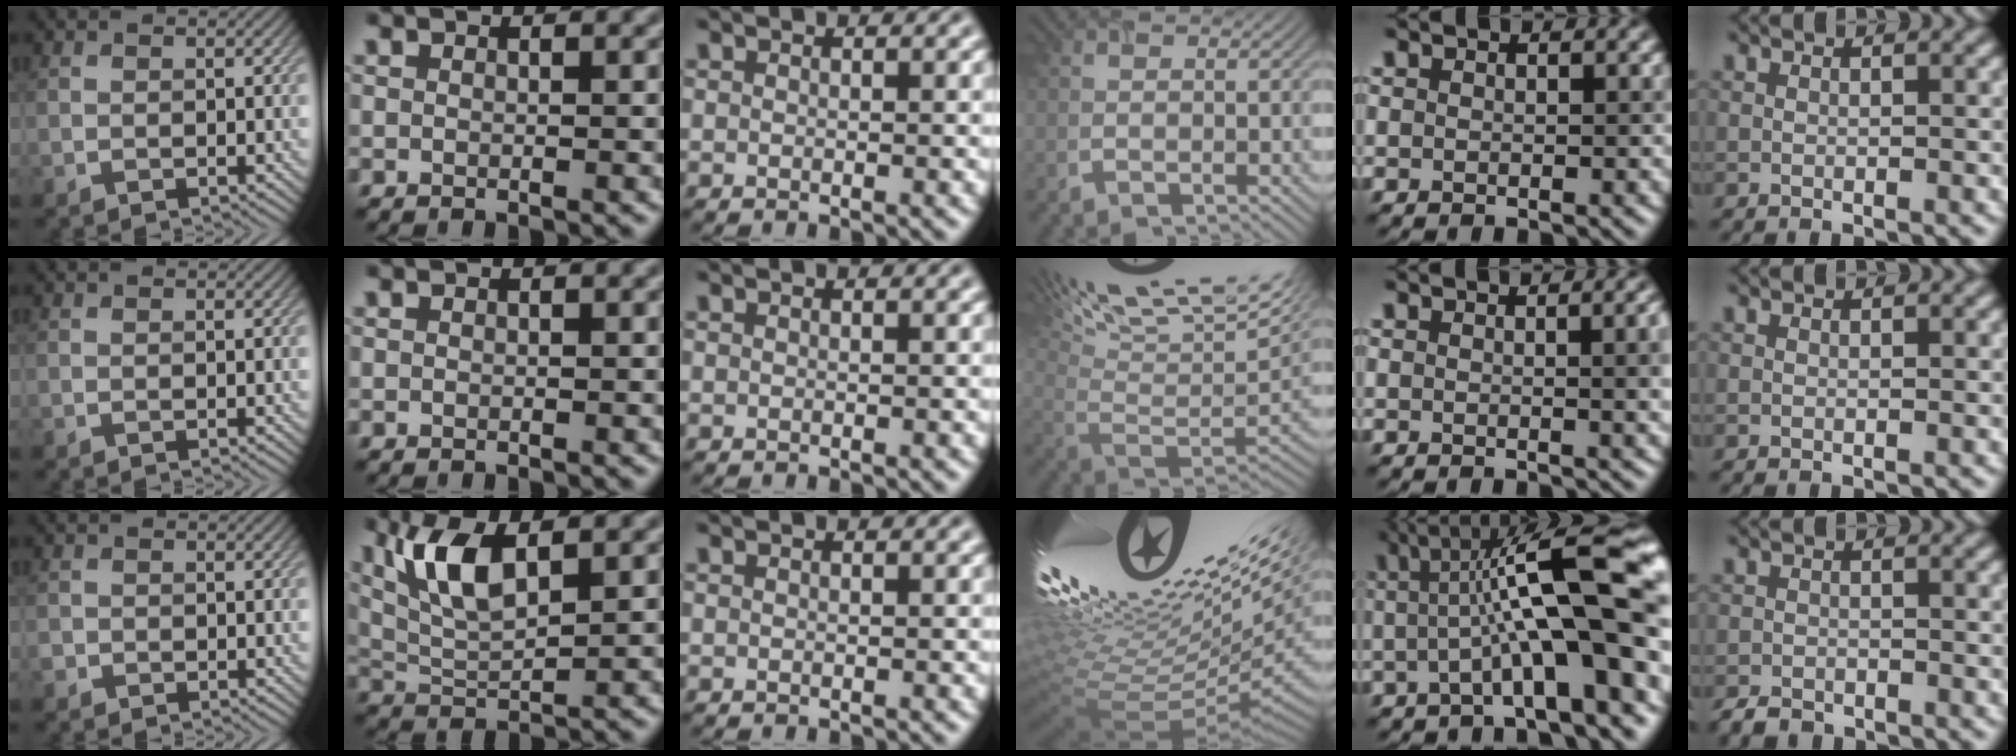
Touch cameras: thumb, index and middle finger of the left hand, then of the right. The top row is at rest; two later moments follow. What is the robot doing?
{"motion": "screw", "object": "timer"}